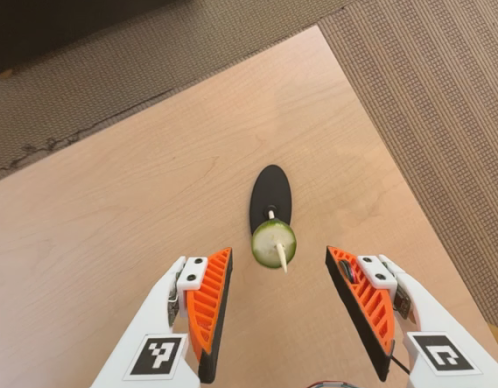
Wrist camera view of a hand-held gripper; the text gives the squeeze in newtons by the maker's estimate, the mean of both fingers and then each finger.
{"total": 0.8, "left": 1.4, "right": 0.3}